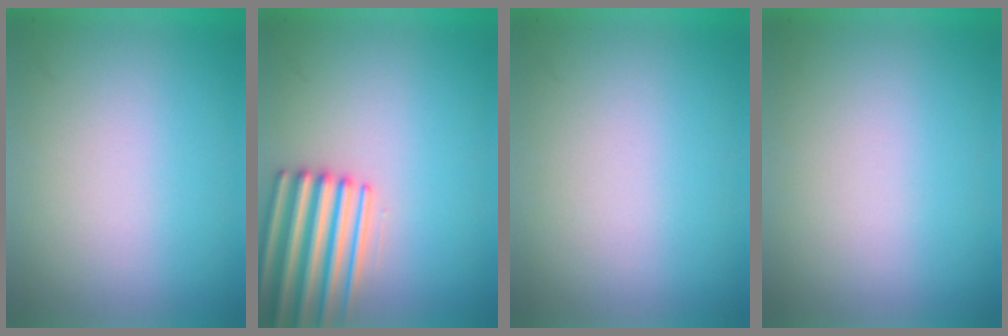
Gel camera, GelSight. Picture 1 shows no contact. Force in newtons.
{"total": 5.0}
{"total": 0.0}
{"total": 0.0}